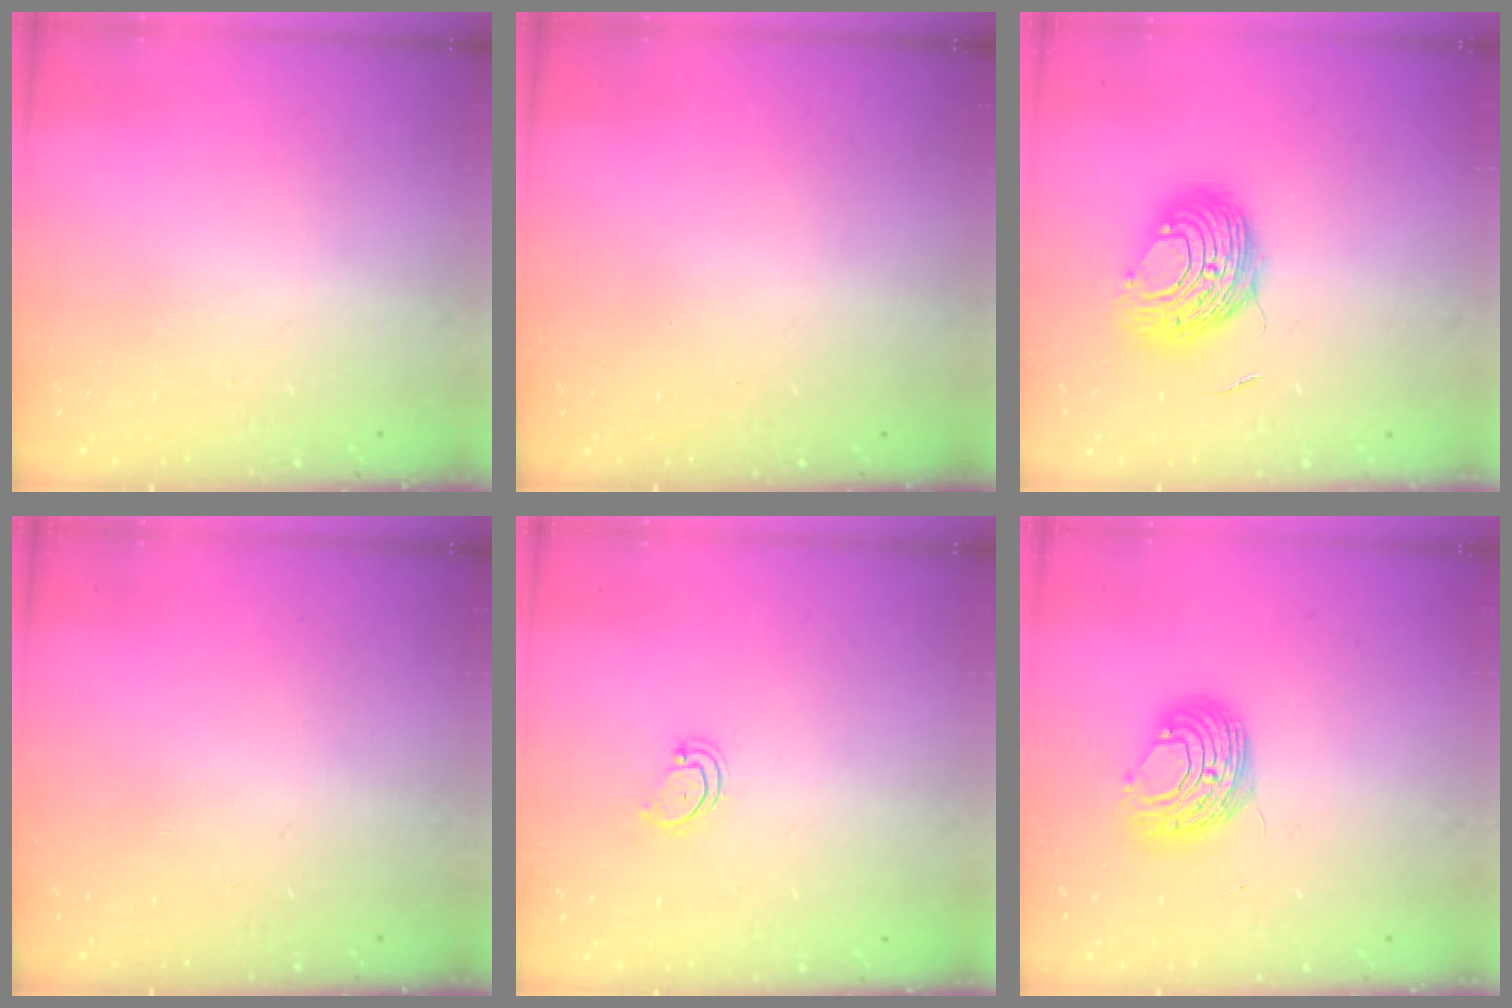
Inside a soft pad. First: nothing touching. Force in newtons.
{"total": 0.0}
{"total": 10.4, "press": 10.4, "slide": 0.5}
{"total": 0.0}
{"total": 3.0, "press": 3.0, "slide": 0.2}
{"total": 9.7, "press": 9.7, "slide": 0.6}